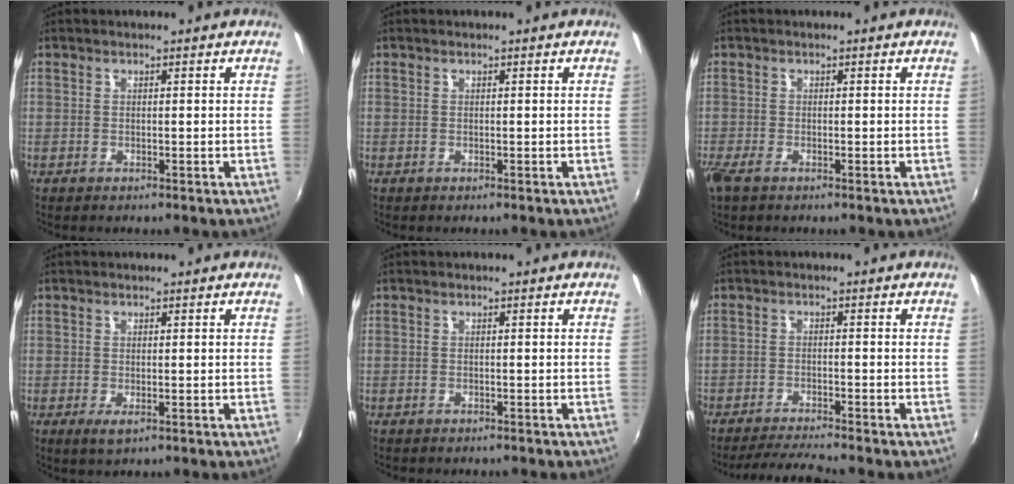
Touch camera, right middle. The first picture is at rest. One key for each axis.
{"total": 0.0}
{"total": 2.4, "fx": -1.6, "fy": 0.7, "fz": 1.6, "tx": -0.036, "ty": -0.009, "tz": -0.032}
{"total": 1.9, "fx": -0.4, "fy": 0.9, "fz": 1.6, "tx": -0.030, "ty": -0.006, "tz": -0.005}
{"total": 0.9, "fx": -0.8, "fy": 0.5, "fz": 0.1, "tx": -0.006, "ty": -0.001, "tz": -0.010}
{"total": 5.8, "fx": -5.4, "fy": -0.8, "fz": 2.0, "tx": -0.057, "ty": -0.009, "tz": -0.094}